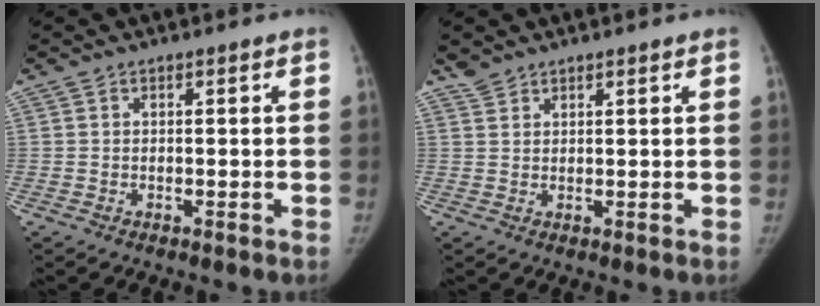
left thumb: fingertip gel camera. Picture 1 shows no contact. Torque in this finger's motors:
{"motor_torque": [0.45, -0.44, 0.12, -0.59, -0.03]}